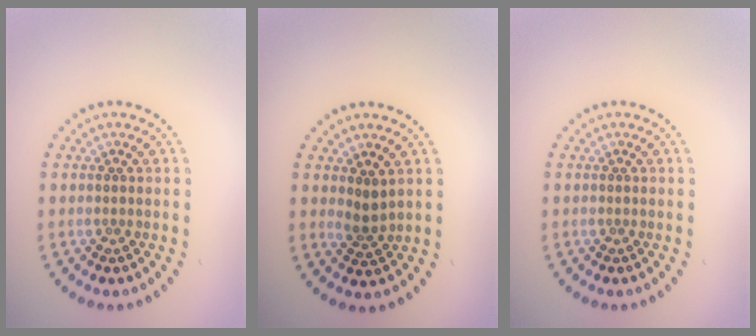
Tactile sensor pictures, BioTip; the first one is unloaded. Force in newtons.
{"total": 1.6, "press": 1.3, "slide": 1.0}
{"total": 0.0}